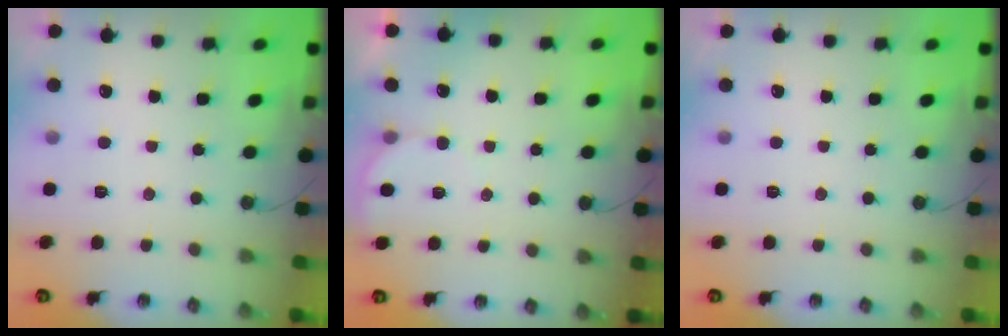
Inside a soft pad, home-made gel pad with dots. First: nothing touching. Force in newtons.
{"total": 2.2, "press": 2.2, "slide": 0.2}
{"total": 0.0}